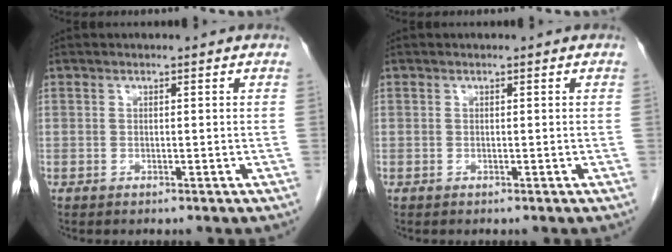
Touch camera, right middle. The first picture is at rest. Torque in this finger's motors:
{"motor_torque": [0.20, 0.00, 0.05, 0.00]}